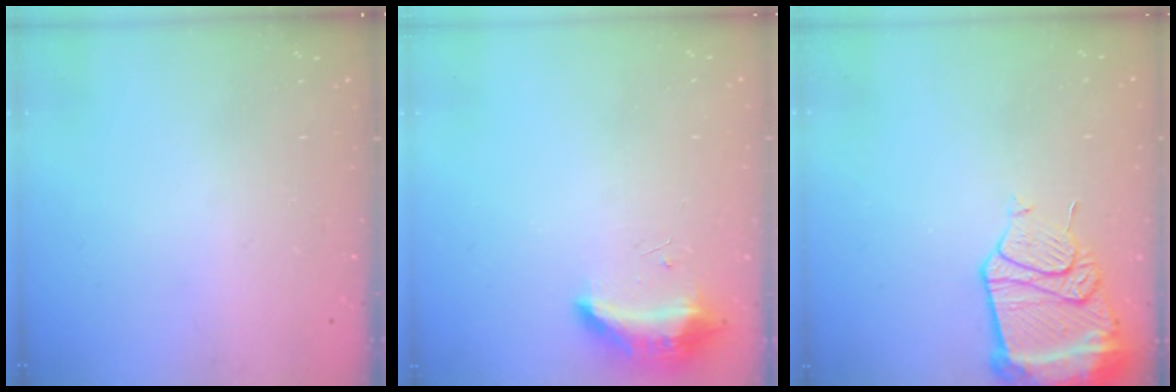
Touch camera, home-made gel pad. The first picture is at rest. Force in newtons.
{"total": 14.4, "press": 9.5, "slide": 10.8}
{"total": 14.5, "press": 14.4, "slide": 1.7}